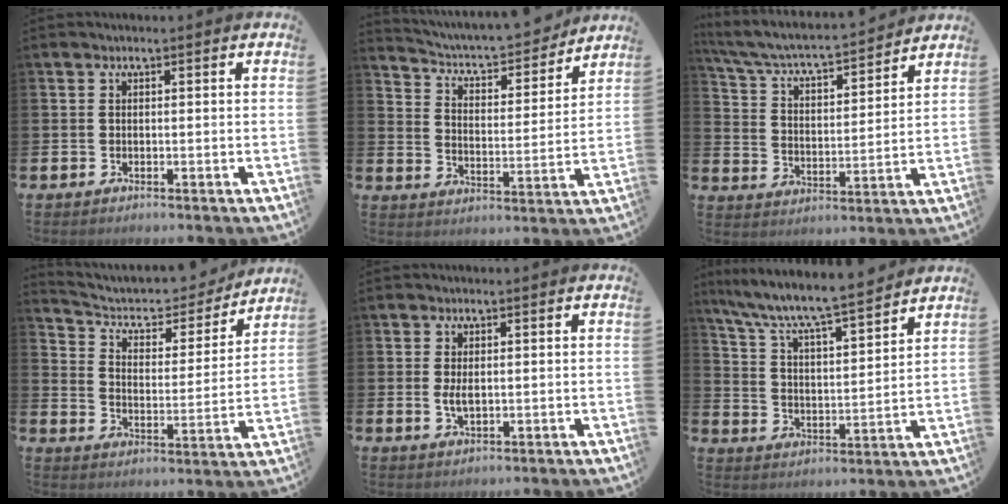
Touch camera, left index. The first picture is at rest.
{"total": 6.2, "force": [5.9, 1.3, 1.4], "torque": [-0.054, -0.052, 0.095]}
{"total": 6.3, "force": [5.9, 1.0, 2.1], "torque": [-0.071, -0.047, 0.096]}
{"total": 7.4, "force": [6.6, 2.6, 1.9], "torque": [-0.070, -0.047, 0.111]}
{"total": 2.3, "force": [0.2, 1.0, 2.0], "torque": [-0.032, -0.002, 0.000]}
{"total": 8.1, "force": [7.6, 0.6, 2.9], "torque": [-0.095, -0.059, 0.127]}